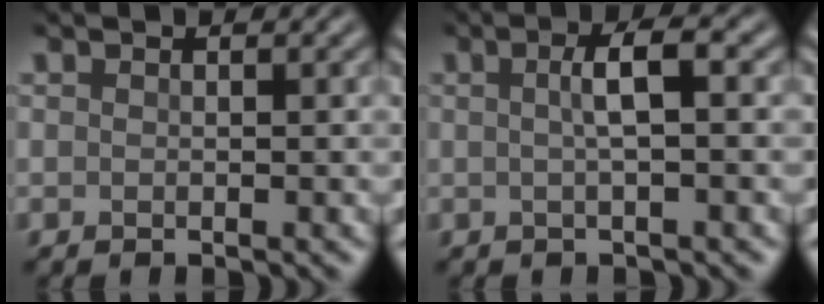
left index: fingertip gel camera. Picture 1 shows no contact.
{"total": 2.8, "force": [0.3, 0.5, 2.7], "torque": [-0.047, 0.011, 0.002]}